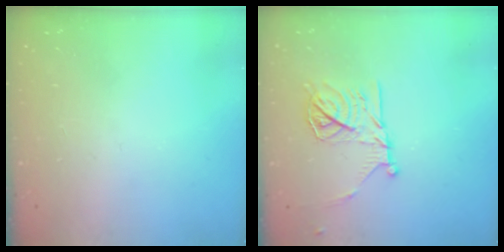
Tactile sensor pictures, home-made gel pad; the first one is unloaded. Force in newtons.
{"total": 14.9, "press": 14.9, "slide": 0.4}